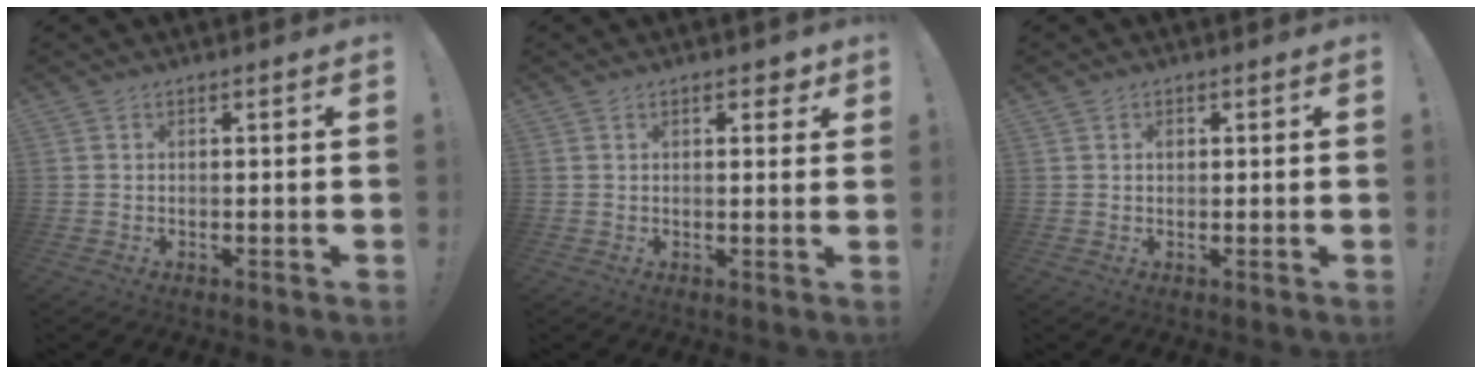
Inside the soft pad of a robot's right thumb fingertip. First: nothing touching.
{"total": 3.4, "force": [1.8, 1.7, 2.3], "torque": [-0.023, -0.005, 0.028]}
{"total": 0.8, "force": [0.1, 0.7, 0.3], "torque": [0.000, 0.000, 0.001]}